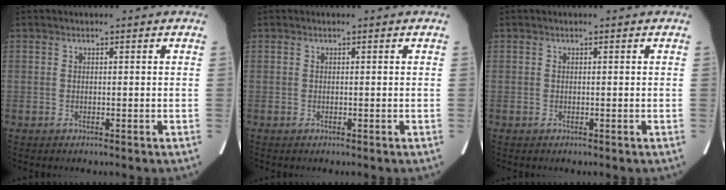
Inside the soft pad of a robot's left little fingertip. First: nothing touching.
{"total": 0.0}
{"total": 0.0}